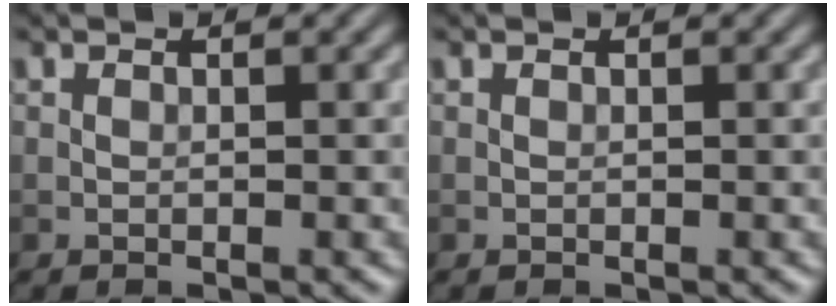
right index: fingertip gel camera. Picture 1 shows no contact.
{"total": 0.0}